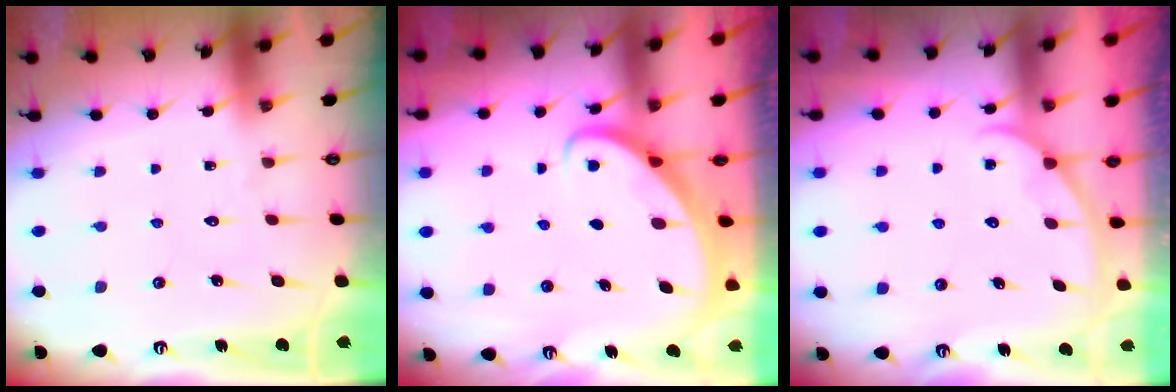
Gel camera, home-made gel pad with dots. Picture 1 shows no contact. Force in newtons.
{"total": 2.7, "press": 2.7, "slide": 0.3}
{"total": 1.5, "press": 1.4, "slide": 0.2}